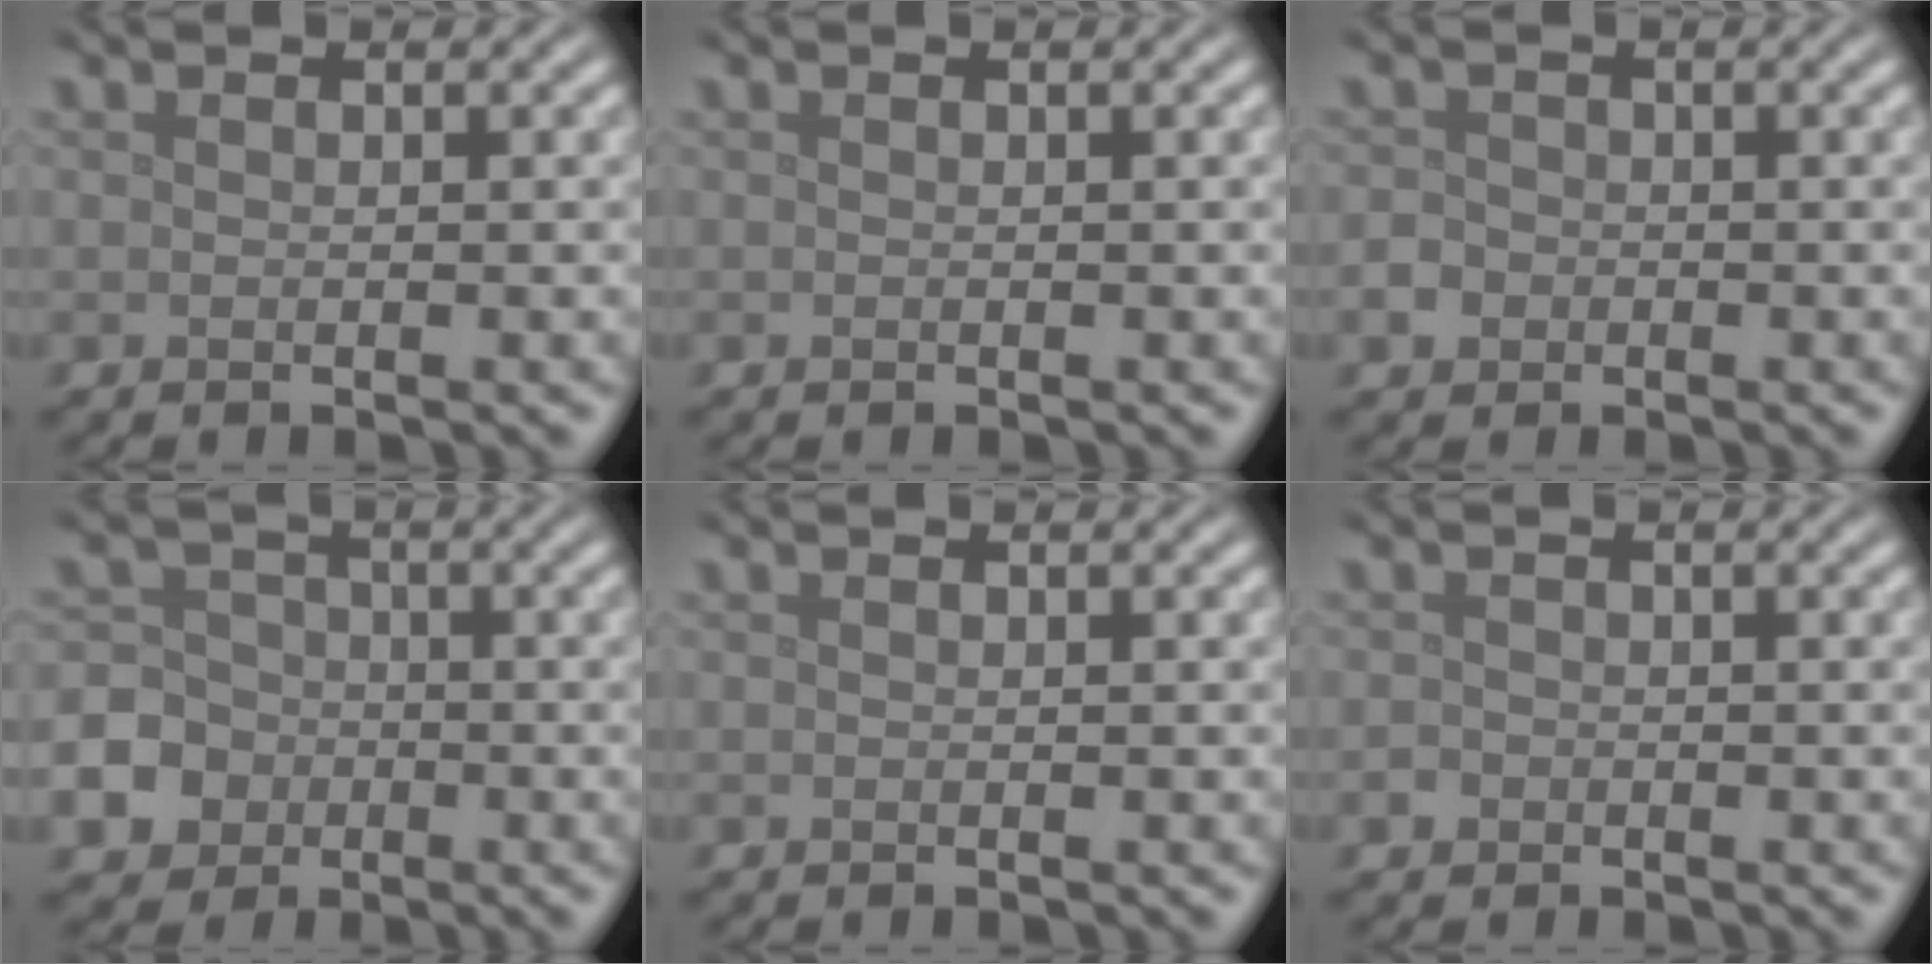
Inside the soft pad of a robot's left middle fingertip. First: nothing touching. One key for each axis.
{"total": 0.0}
{"total": 1.4, "fx": -0.6, "fy": 1.3, "fz": 0.4, "tx": -0.003, "ty": 0.001, "tz": -0.014}
{"total": 9.0, "fx": -4.1, "fy": 7.7, "fz": 2.0, "tx": -0.056, "ty": -0.026, "tz": -0.096}
{"total": 0.0}
{"total": 0.7, "fx": -0.4, "fy": 0.6, "fz": 0.1, "tx": 0.001, "ty": -0.002, "tz": -0.008}